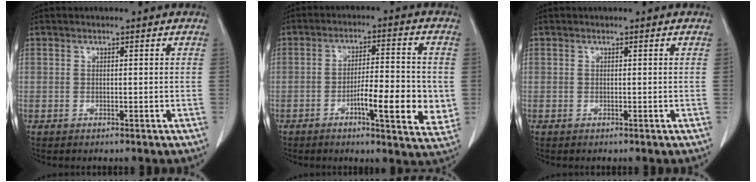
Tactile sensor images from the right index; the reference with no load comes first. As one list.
[{"total": 11.0, "force": [-2.6, 2.1, 10.5], "torque": [-0.150, -0.002, -0.037]}, {"total": 0.0}]